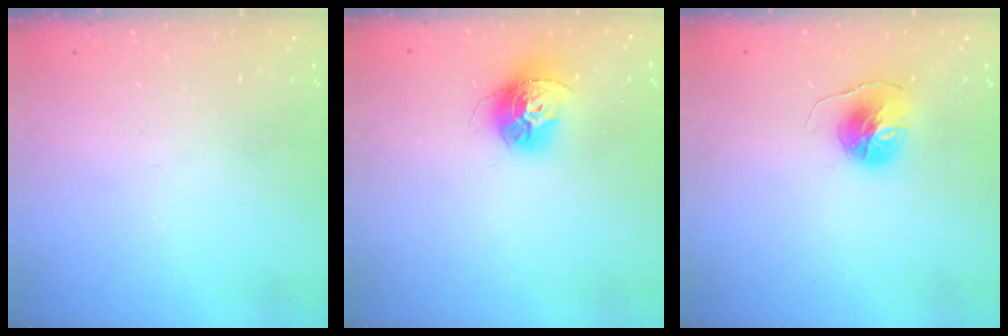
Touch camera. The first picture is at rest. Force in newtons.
{"total": 13.2, "press": 13.1, "slide": 1.3}
{"total": 7.7, "press": 7.6, "slide": 0.6}